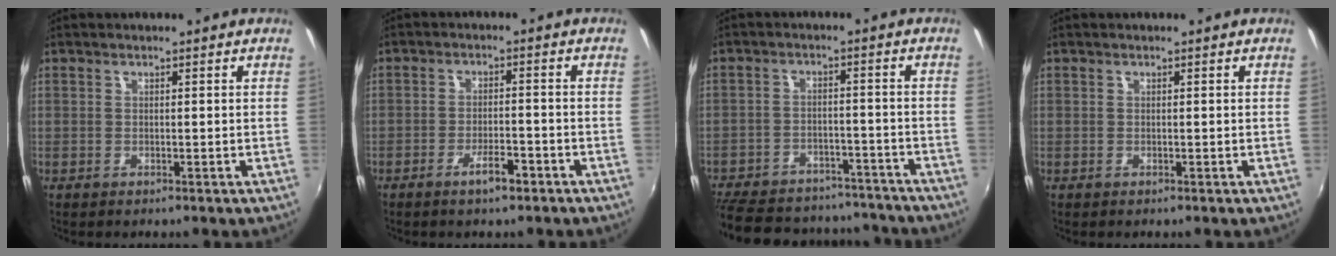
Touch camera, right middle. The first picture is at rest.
{"total": 4.1, "force": [-2.8, 1.1, 2.7], "torque": [-0.057, -0.003, -0.045]}
{"total": 24.6, "force": [-20.5, 10.2, 9.0], "torque": [-0.217, 0.022, -0.269]}
{"total": 0.0}